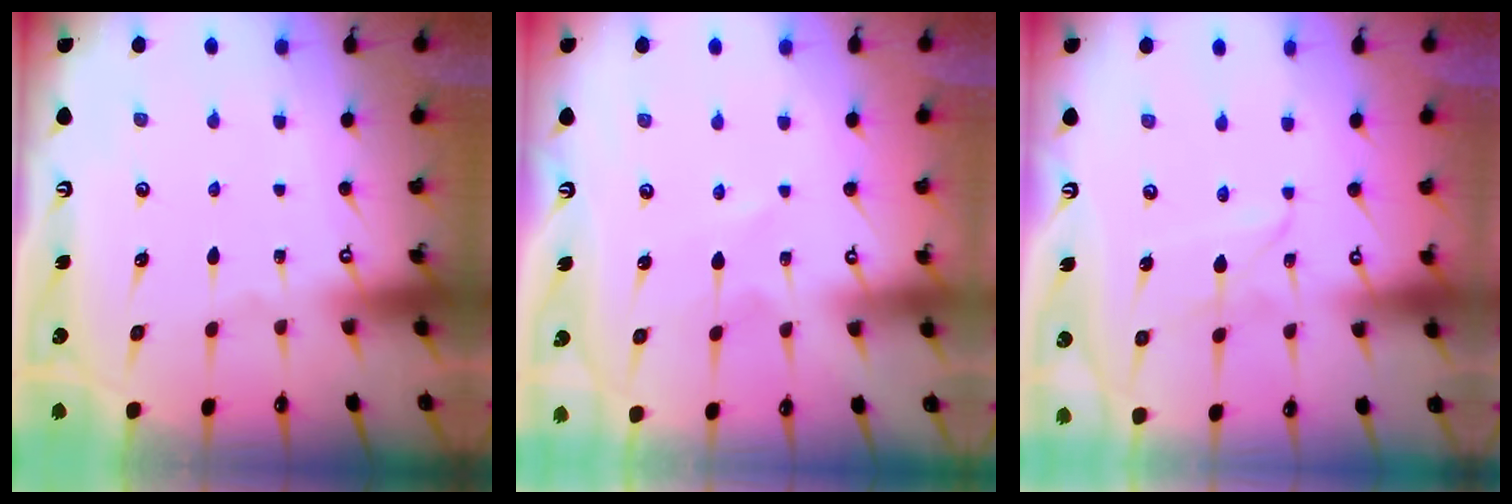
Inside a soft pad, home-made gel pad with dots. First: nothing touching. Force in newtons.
{"total": 0.6, "press": 0.6, "slide": 0.2}
{"total": 4.6, "press": 4.6, "slide": 0.4}